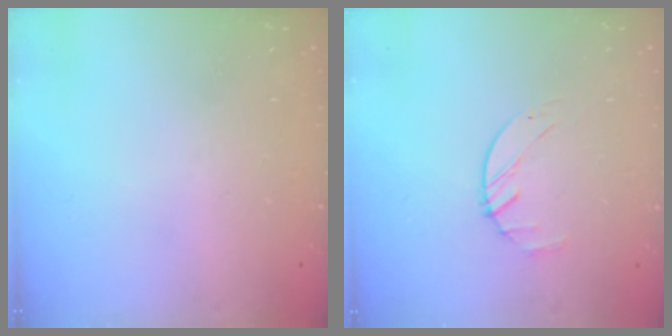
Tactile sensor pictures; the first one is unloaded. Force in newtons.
{"total": 1.9, "press": 1.9, "slide": 0.3}